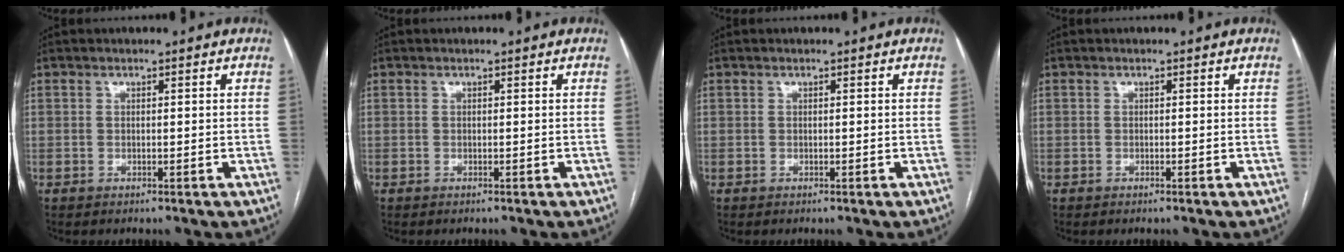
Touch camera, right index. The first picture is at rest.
{"total": 0.0}
{"total": 0.0}
{"total": 0.0}